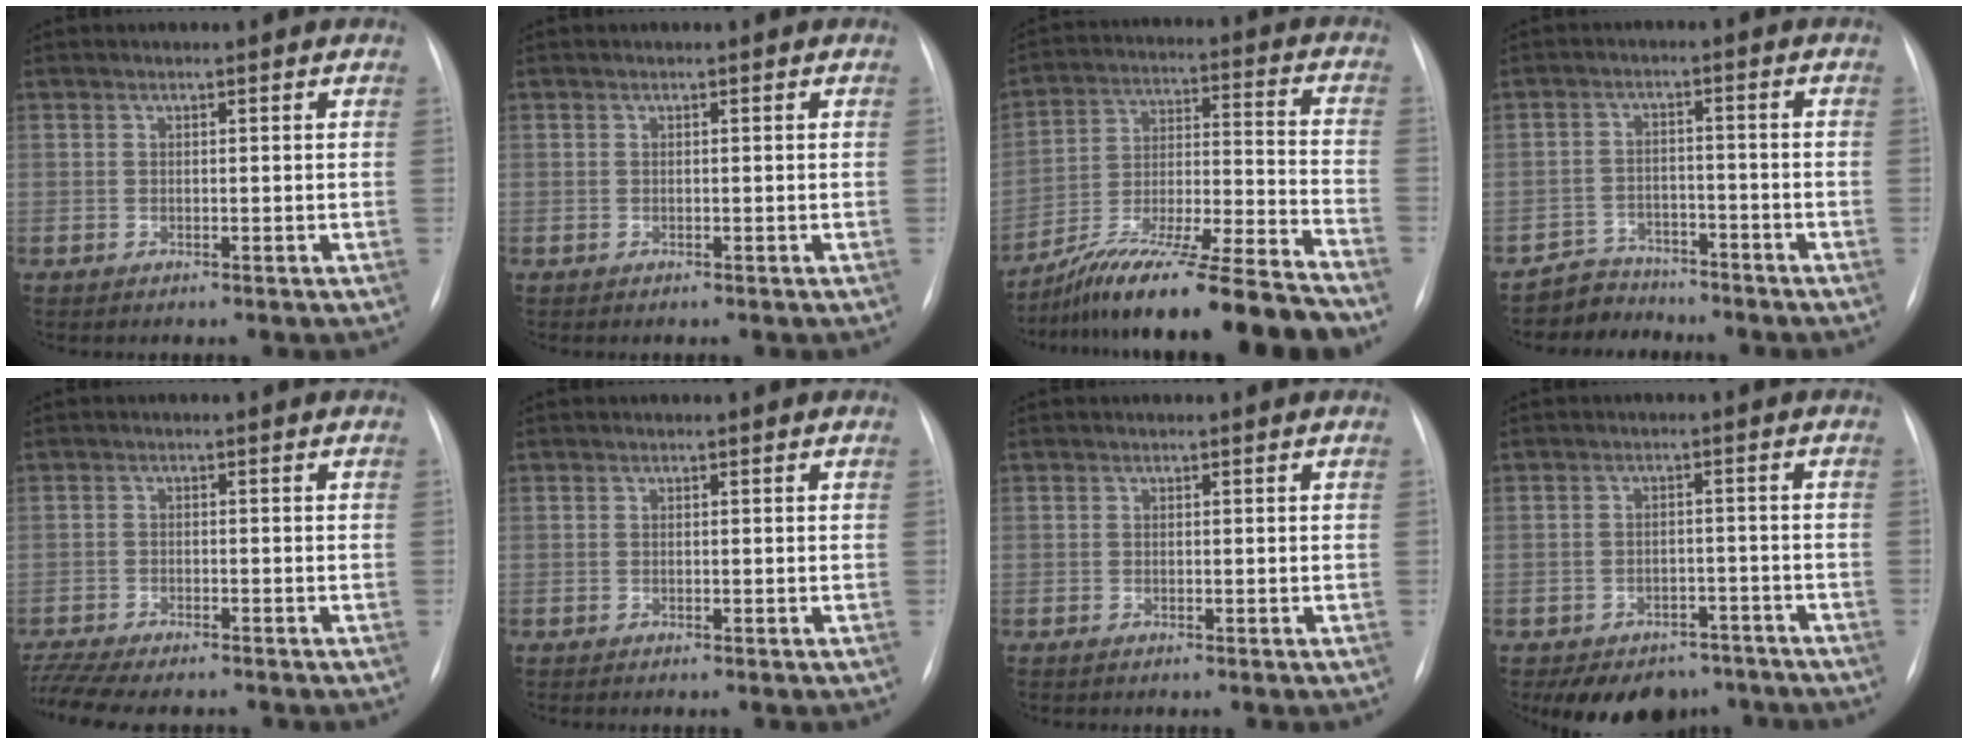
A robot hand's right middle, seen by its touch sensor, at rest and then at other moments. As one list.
[{"total": 0.0}, {"total": 19.3, "force": [-16.4, -0.8, 10.1], "torque": [-0.172, 0.000, -0.282]}, {"total": 5.0, "force": [-4.3, 2.4, -0.9], "torque": [0.020, 0.008, -0.076]}, {"total": 10.0, "force": [-8.7, 1.9, 4.4], "torque": [-0.078, -0.003, -0.135]}, {"total": 0.0}, {"total": 0.0}, {"total": 11.1, "force": [-8.6, 6.1, 3.2], "torque": [-0.037, 0.013, -0.108]}]